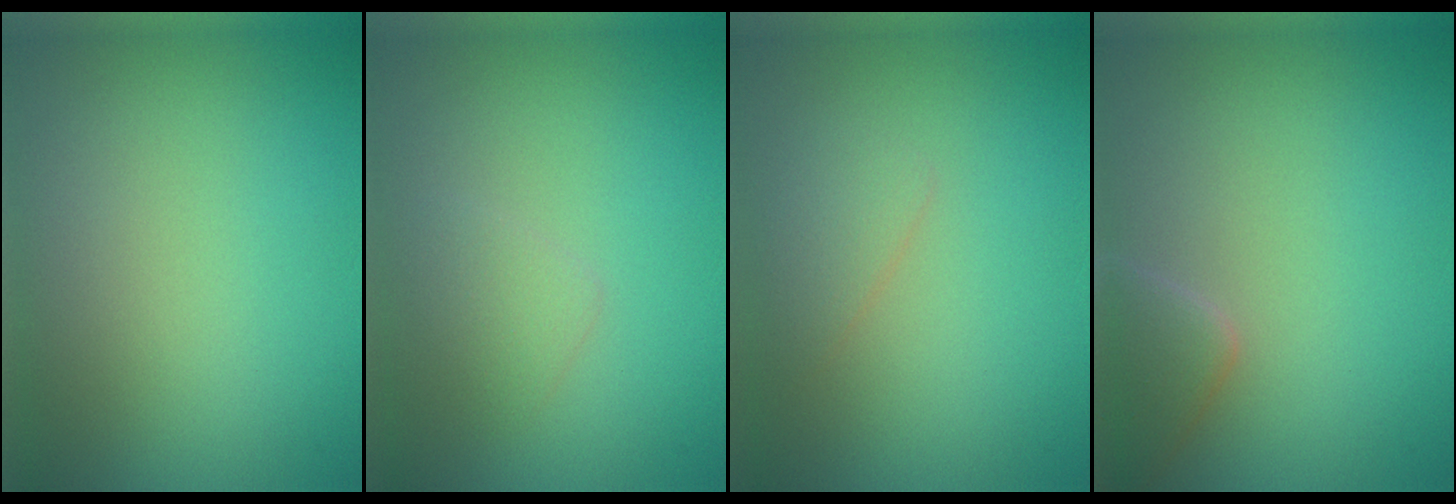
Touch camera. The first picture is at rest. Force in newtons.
{"total": 1.4, "press": 1.4, "slide": 0.1}
{"total": 1.4, "press": 1.4, "slide": 0.0}
{"total": 2.7, "press": 2.7, "slide": 0.2}